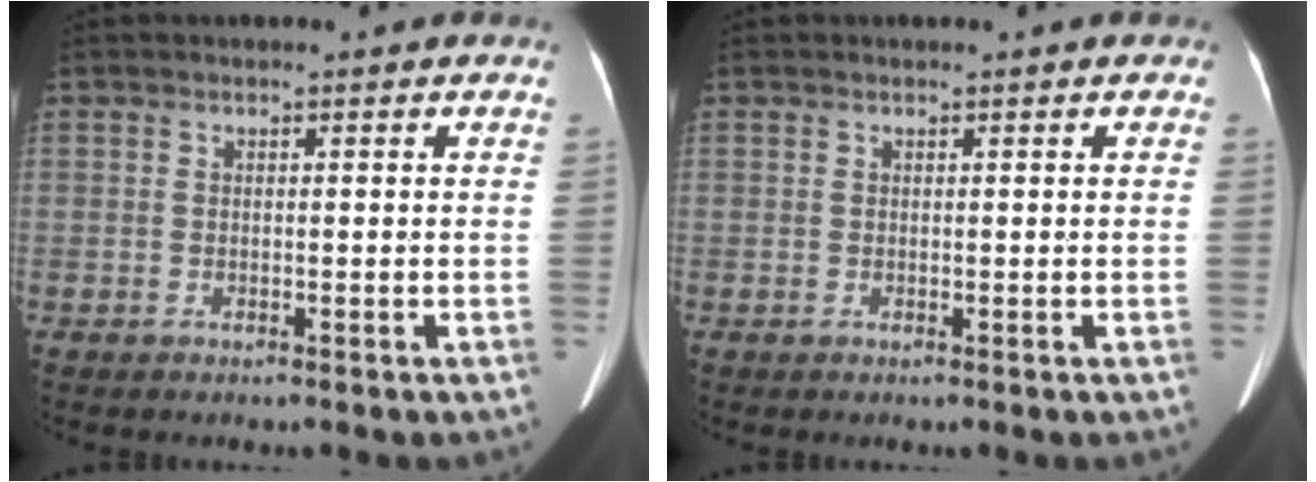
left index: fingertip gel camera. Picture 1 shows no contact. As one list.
[{"total": 0.0}]